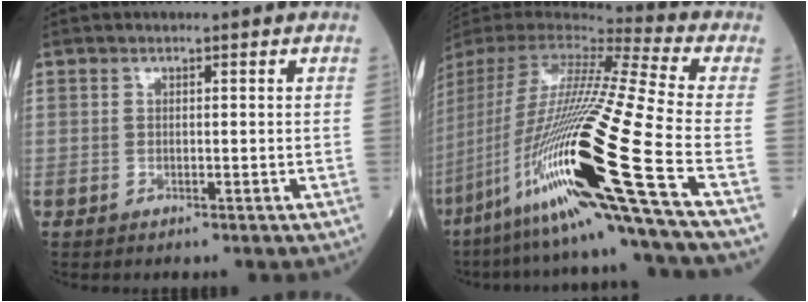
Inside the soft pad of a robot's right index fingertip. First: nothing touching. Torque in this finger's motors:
{"motor_torque": [1.51, -0.63, 1.05, 0.21]}